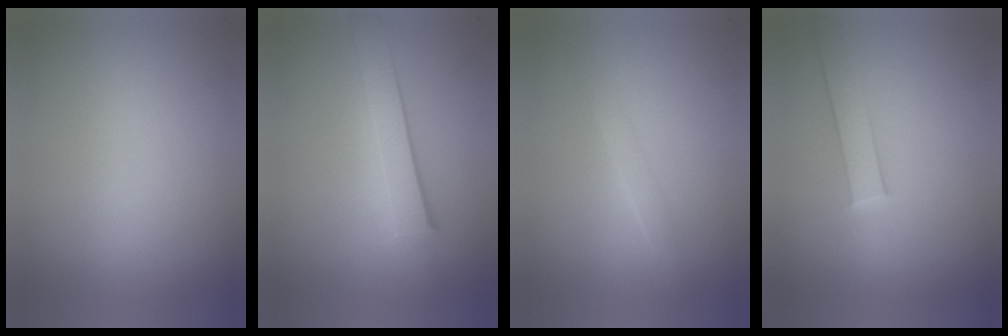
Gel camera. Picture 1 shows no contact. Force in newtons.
{"total": 3.3}
{"total": 1.1}
{"total": 1.9}